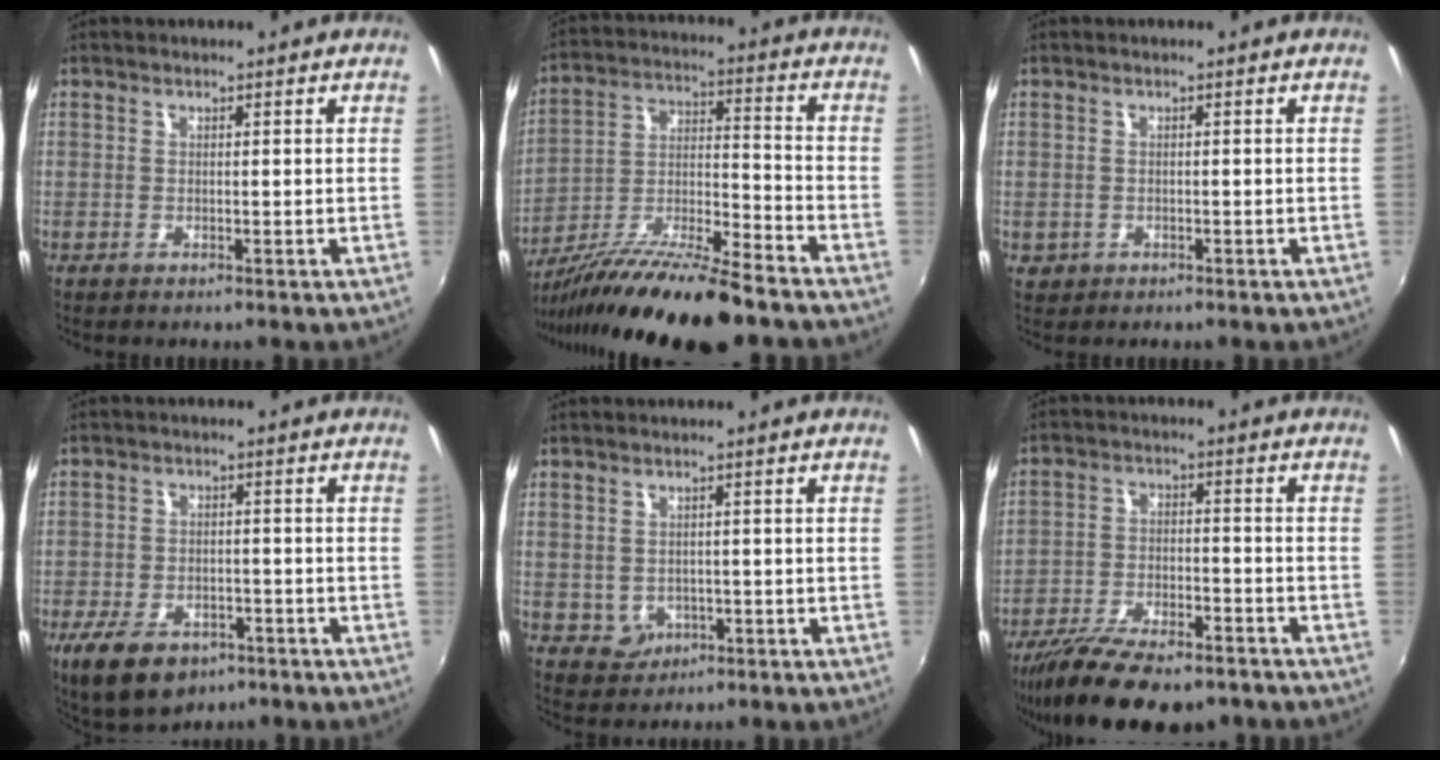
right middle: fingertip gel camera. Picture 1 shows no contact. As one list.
[{"total": 18.4, "force": [-14.3, 1.7, 11.5], "torque": [-0.212, -0.022, -0.249]}, {"total": 1.9, "force": [-0.5, 1.7, 0.7], "torque": [-0.017, -0.003, -0.004]}, {"total": 11.6, "force": [-7.0, 6.5, 6.4], "torque": [-0.147, -0.022, -0.111]}, {"total": 3.2, "force": [-0.5, 3.0, 1.0], "torque": [-0.022, 0.001, 0.004]}, {"total": 16.4, "force": [-12.6, 5.3, 9.0], "torque": [-0.185, -0.038, -0.206]}]